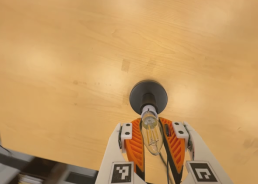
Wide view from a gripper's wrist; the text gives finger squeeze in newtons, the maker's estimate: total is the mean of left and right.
{"total": 20.4, "left": 19.0, "right": 21.8}